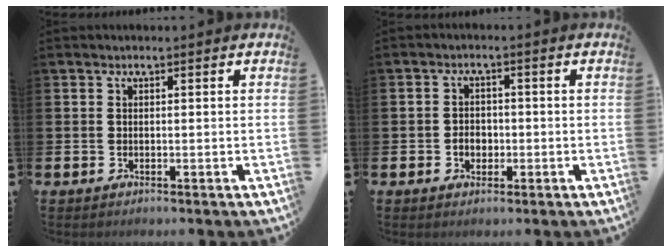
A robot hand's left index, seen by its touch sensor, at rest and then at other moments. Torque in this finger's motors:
{"motor_torque": [0.25, -0.01, 0.04, 0.07]}